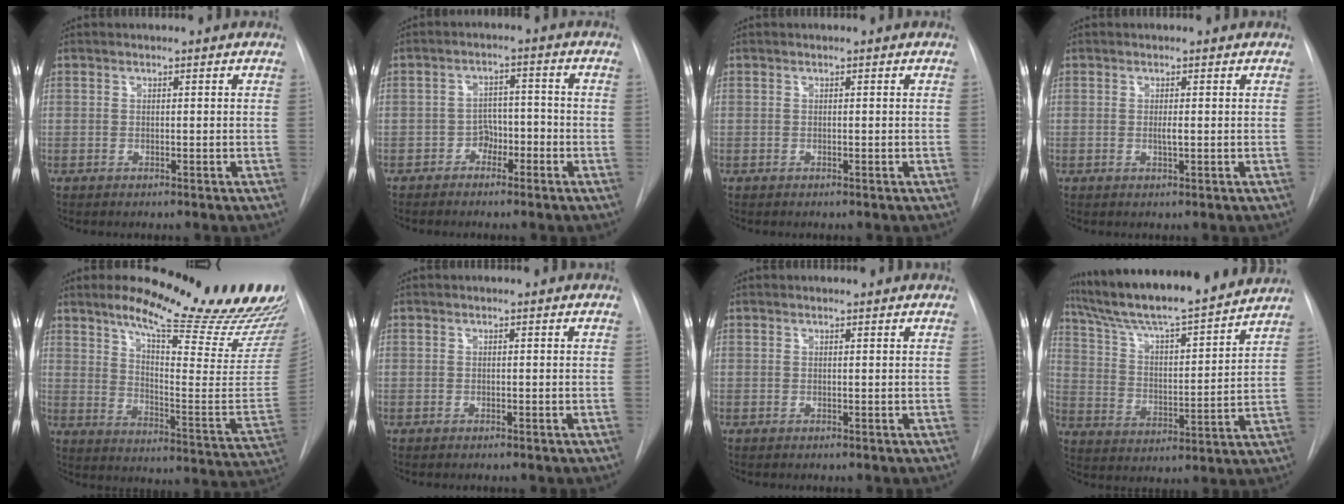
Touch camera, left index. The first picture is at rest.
{"total": 3.6, "force": [-2.3, 2.2, 1.6], "torque": [-0.017, 0.008, -0.040]}
{"total": 0.0}
{"total": 0.9, "force": [-0.1, 0.0, 0.9], "torque": [-0.021, -0.006, -0.003]}
{"total": 24.2, "force": [19.5, 2.2, 14.2], "torque": [-0.206, -0.080, 0.252]}
{"total": 0.0}
{"total": 0.5, "force": [0.5, 0.0, 0.0], "torque": [-0.005, 0.004, 0.007]}
{"total": 20.1, "force": [18.1, 0.9, 8.6], "torque": [-0.152, -0.003, 0.283]}